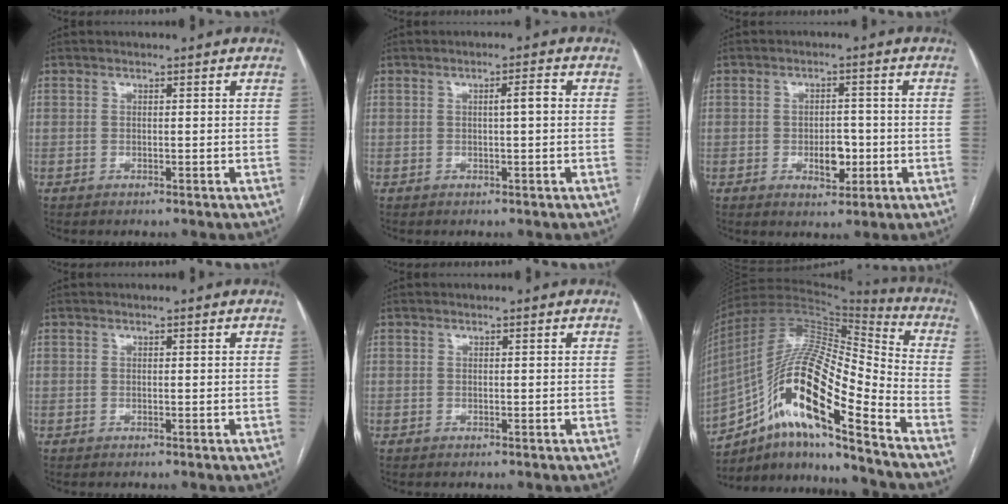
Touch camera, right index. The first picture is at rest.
{"total": 2.2, "force": [0.2, 0.1, 2.2], "torque": [-0.033, 0.004, 0.003]}
{"total": 4.5, "force": [-1.2, 2.5, 3.6], "torque": [-0.049, 0.003, -0.011]}
{"total": 0.0}
{"total": 0.0}
{"total": 21.0, "force": [-11.1, 3.4, 17.4], "torque": [-0.338, 0.005, -0.197]}